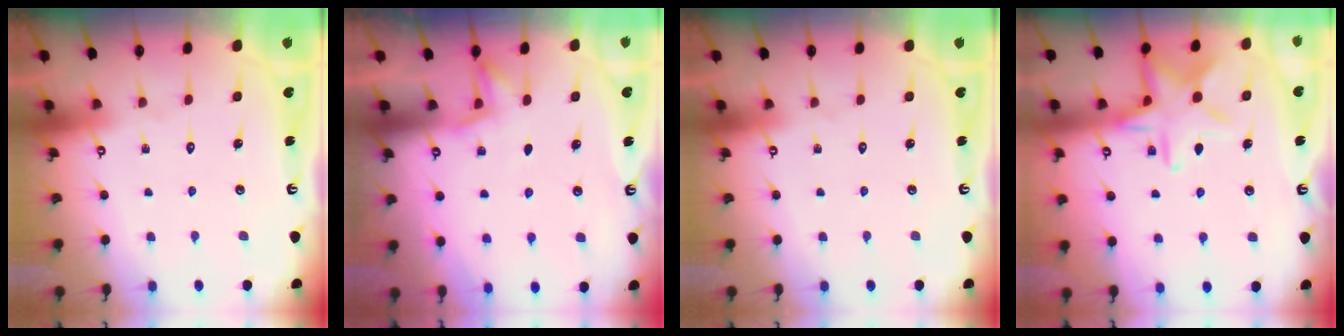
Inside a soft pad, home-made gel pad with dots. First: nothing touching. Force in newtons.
{"total": 4.0, "press": 3.8, "slide": 1.3}
{"total": 0.0}
{"total": 13.1, "press": 13.1, "slide": 0.8}